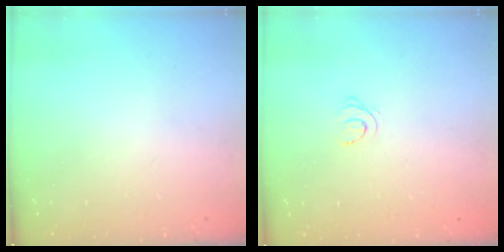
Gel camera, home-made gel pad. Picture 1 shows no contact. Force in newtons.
{"total": 3.6, "press": 3.6, "slide": 0.5}